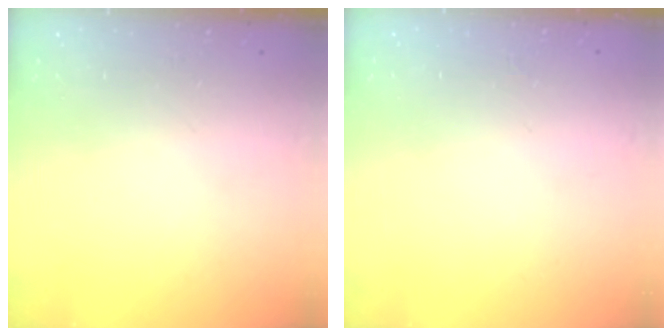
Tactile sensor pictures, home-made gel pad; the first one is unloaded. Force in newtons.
{"total": 2.1, "press": 2.1, "slide": 0.2}